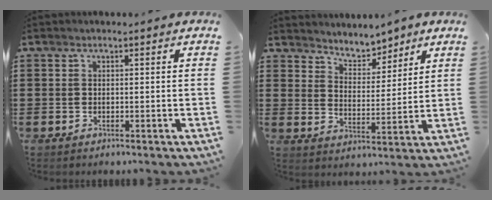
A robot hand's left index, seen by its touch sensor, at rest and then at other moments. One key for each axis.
{"total": 4.9, "fx": 4.6, "fy": 1.5, "fz": 0.8, "tx": -0.031, "ty": -0.022, "tz": 0.079}